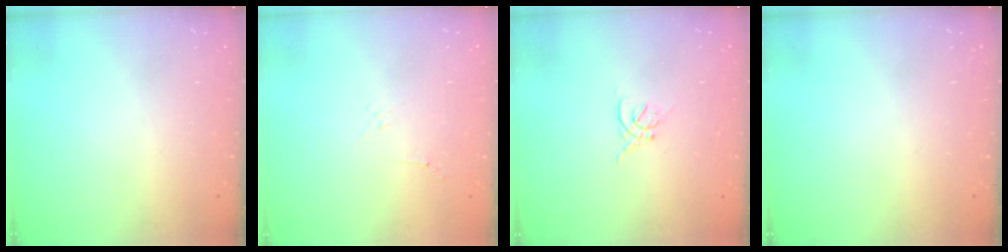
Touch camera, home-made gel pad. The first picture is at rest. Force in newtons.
{"total": 2.8, "press": 2.7, "slide": 0.6}
{"total": 1.6, "press": 1.5, "slide": 0.6}
{"total": 0.0}